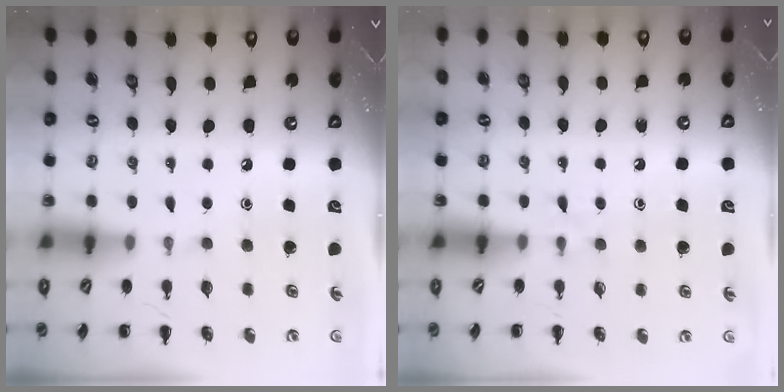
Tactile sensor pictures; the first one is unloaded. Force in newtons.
{"total": 2.5, "press": 2.2, "slide": 1.1}